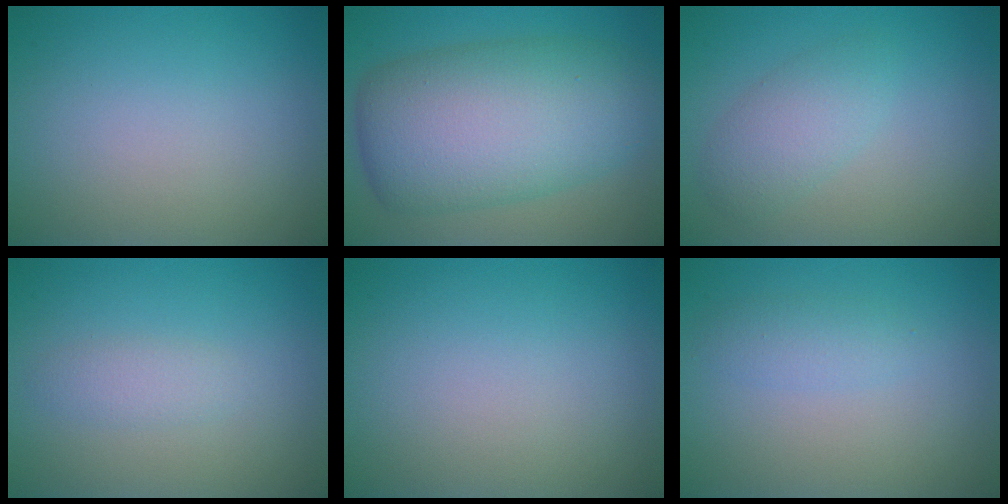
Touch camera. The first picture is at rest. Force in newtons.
{"total": 11.4, "press": 11.4, "slide": 0.2}
{"total": 2.7, "press": 2.7, "slide": 0.1}
{"total": 1.4, "press": 1.4, "slide": 0.1}
{"total": 0.0}
{"total": 1.5, "press": 1.5, "slide": 0.1}